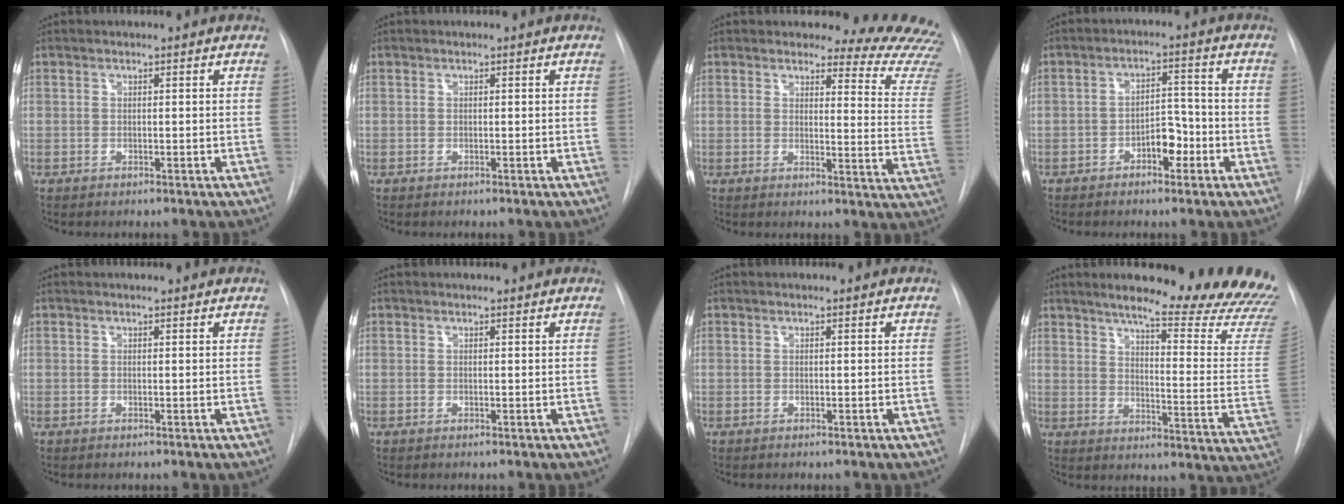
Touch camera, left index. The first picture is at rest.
{"total": 0.0}
{"total": 15.7, "force": [15.4, 1.9, 2.3], "torque": [0.005, -0.142, 0.137]}
{"total": 4.4, "force": [-2.2, 2.3, 3.1], "torque": [-0.042, 0.013, -0.036]}
{"total": 1.9, "force": [1.9, 0.3, 0.3], "torque": [-0.011, 0.013, 0.019]}
{"total": 2.3, "force": [2.2, 0.4, 0.3], "torque": [-0.011, 0.014, 0.022]}
{"total": 0.8, "force": [0.8, 0.0, 0.1], "torque": [-0.005, 0.009, 0.010]}
{"total": 25.5, "force": [22.2, 2.7, 12.1], "torque": [-0.158, -0.104, 0.260]}